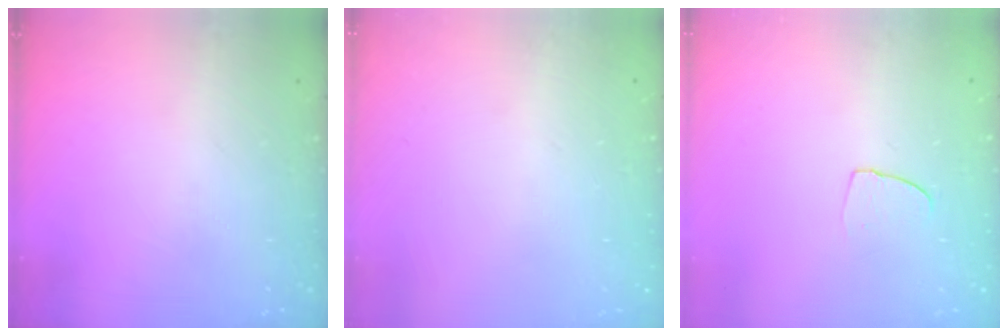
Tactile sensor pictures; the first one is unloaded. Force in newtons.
{"total": 0.0}
{"total": 5.0, "press": 4.9, "slide": 0.5}